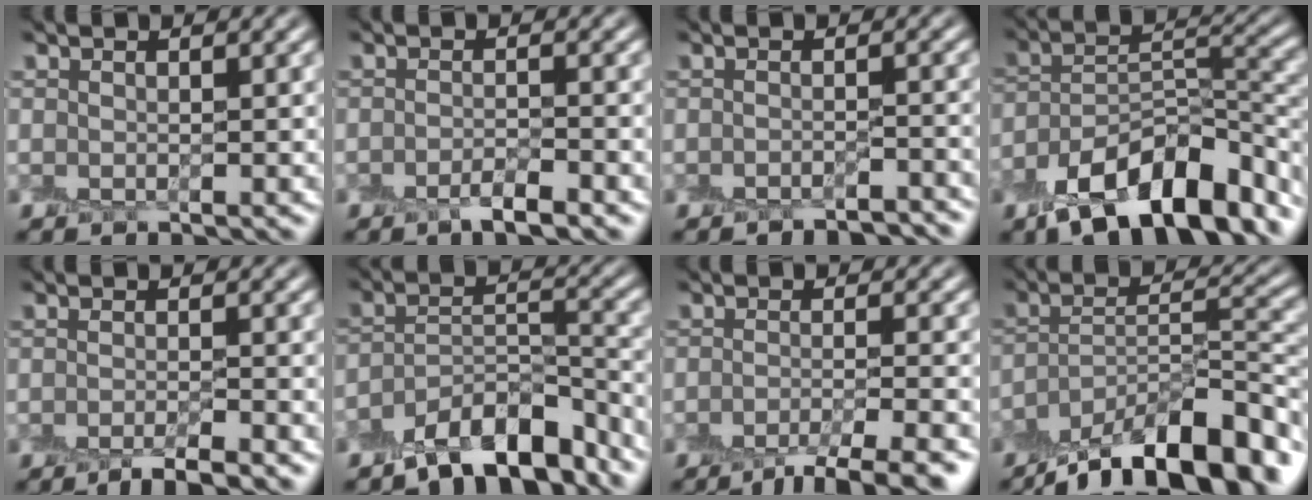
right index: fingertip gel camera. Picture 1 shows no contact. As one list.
[{"total": 2.2, "force": [-1.3, 0.3, 1.7], "torque": [-0.027, 0.002, -0.027]}, {"total": 2.9, "force": [-2.6, 0.2, 1.2], "torque": [-0.005, 0.004, -0.037]}, {"total": 11.5, "force": [-7.4, 5.2, 7.1], "torque": [-0.116, -0.002, -0.131]}, {"total": 3.0, "force": [-1.9, 0.4, 2.3], "torque": [-0.030, -0.002, -0.038]}, {"total": 7.6, "force": [-5.7, 3.0, 4.1], "torque": [-0.060, -0.003, -0.099]}, {"total": 4.9, "force": [-3.4, 0.9, 3.5], "torque": [-0.044, 0.000, -0.058]}, {"total": 12.9, "force": [-9.2, 4.0, 8.0], "torque": [-0.133, 0.006, -0.149]}]